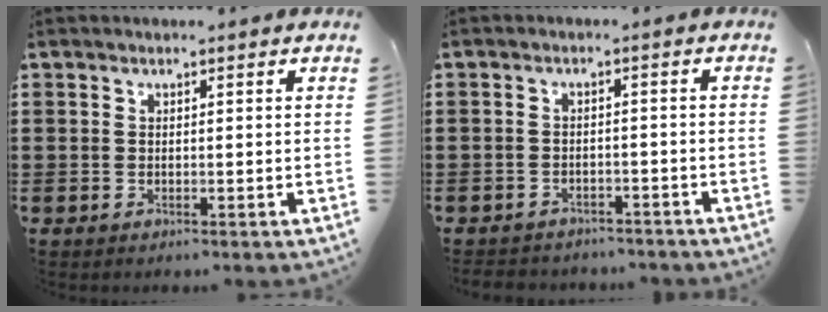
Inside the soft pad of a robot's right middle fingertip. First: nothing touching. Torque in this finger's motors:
{"motor_torque": [0.34, -0.23, 0.53, 0.10]}